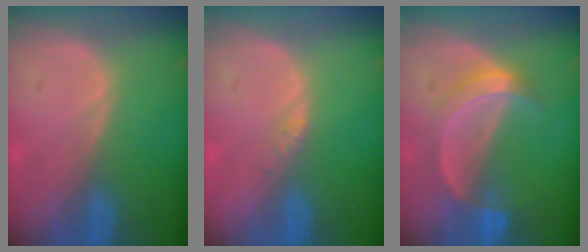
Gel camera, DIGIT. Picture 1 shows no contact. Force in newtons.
{"total": 1.1, "press": 1.1, "slide": 0.1}
{"total": 5.3, "press": 5.2, "slide": 1.2}